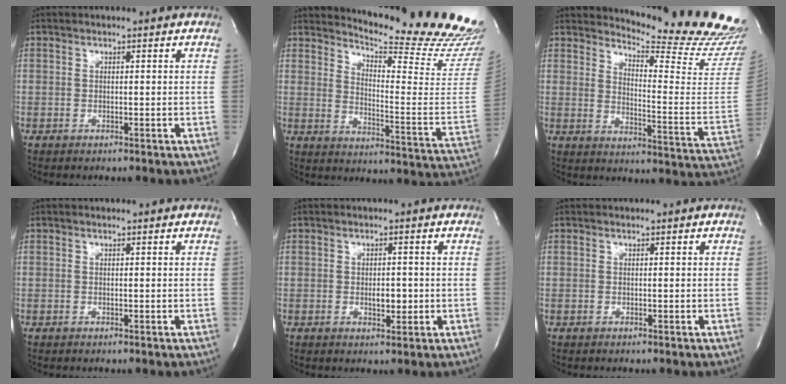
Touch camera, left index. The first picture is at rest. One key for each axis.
{"total": 21.0, "fx": 19.7, "fy": 0.2, "fz": 7.1, "tx": -0.111, "ty": -0.151, "tz": 0.234}
{"total": 18.9, "fx": 18.2, "fy": 0.0, "fz": 5.1, "tx": -0.082, "ty": -0.161, "tz": 0.209}
{"total": 0.0}
{"total": 2.5, "fx": -1.1, "fy": 1.2, "fz": 1.9, "tx": -0.030, "ty": -0.009, "tz": -0.014}
{"total": 0.0}